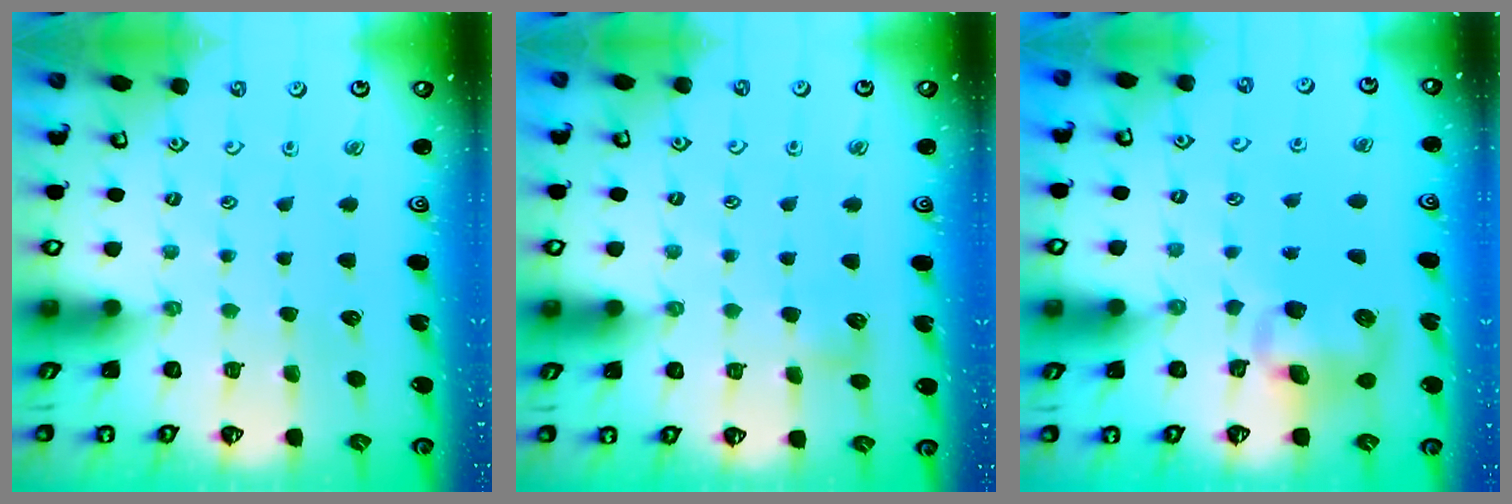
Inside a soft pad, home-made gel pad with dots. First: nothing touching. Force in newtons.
{"total": 3.7, "press": 3.7, "slide": 0.4}
{"total": 7.7, "press": 7.6, "slide": 1.4}